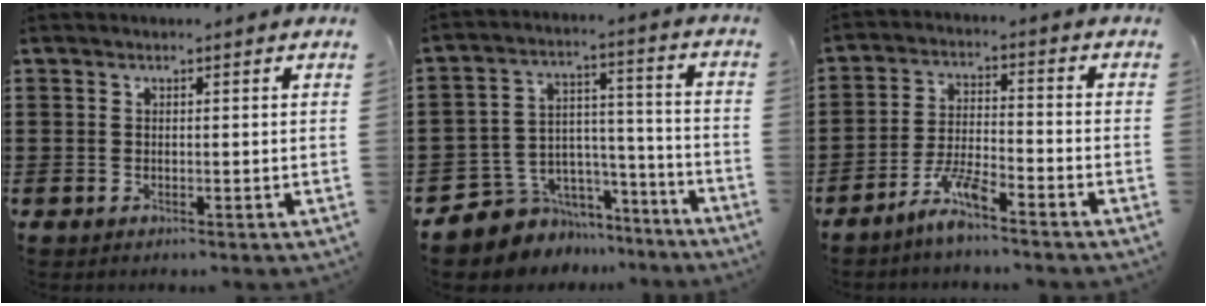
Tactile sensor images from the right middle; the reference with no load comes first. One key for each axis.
{"total": 6.7, "fx": -5.5, "fy": 3.9, "fz": -0.2, "tx": -0.015, "ty": 0.003, "tz": -0.106}
{"total": 5.9, "fx": -4.8, "fy": 0.4, "fz": 3.4, "tx": -0.076, "ty": -0.005, "tz": -0.095}